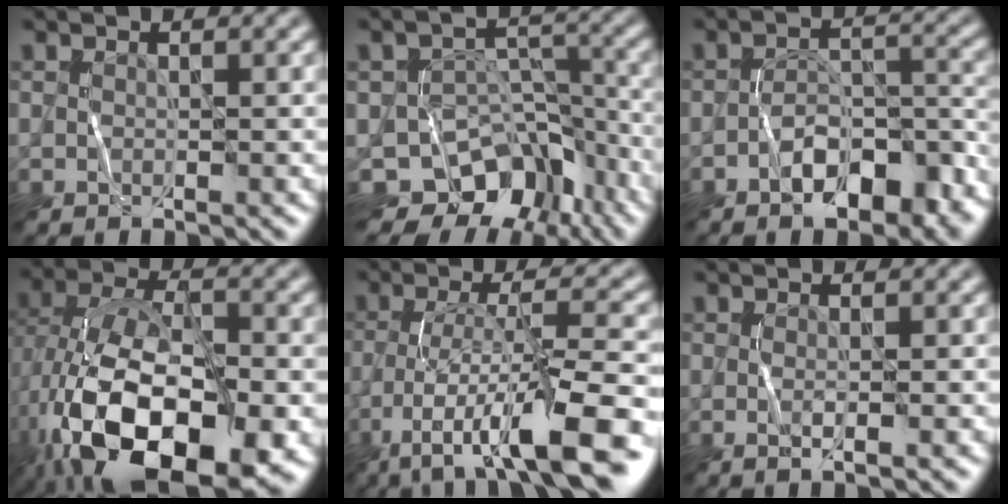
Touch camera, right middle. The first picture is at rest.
{"total": 9.6, "force": [-7.2, 5.7, 2.9], "torque": [-0.020, 0.002, -0.101]}
{"total": 6.4, "force": [-3.9, 3.0, 4.1], "torque": [-0.056, 0.006, -0.065]}
{"total": 15.7, "force": [-5.6, 8.3, 12.1], "torque": [-0.223, -0.024, -0.094]}
{"total": 10.4, "force": [-6.0, 2.2, 8.2], "torque": [-0.130, 0.006, -0.096]}
{"total": 1.0, "force": [0.0, 0.2, 0.9], "torque": [-0.012, -0.009, -0.005]}